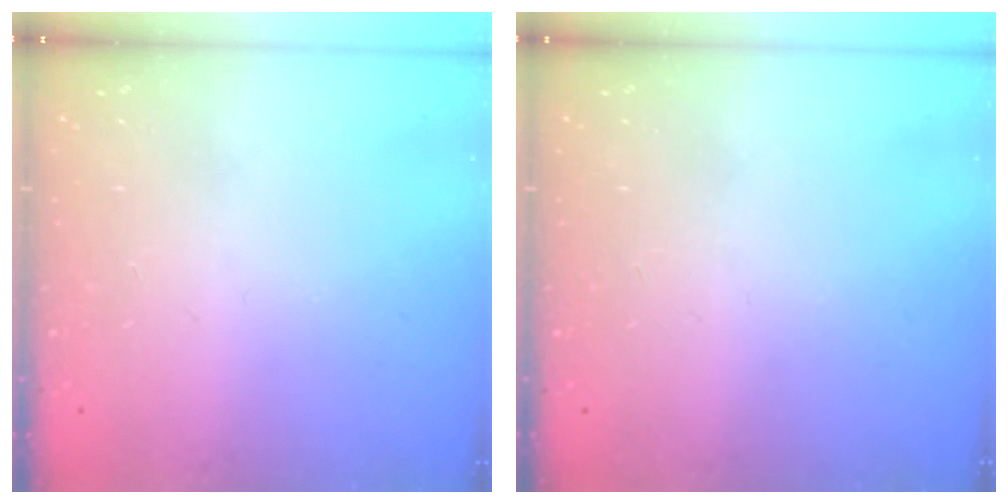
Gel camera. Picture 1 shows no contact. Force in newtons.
{"total": 0.0}